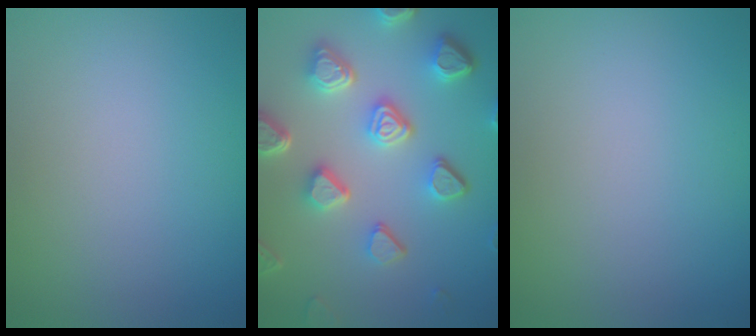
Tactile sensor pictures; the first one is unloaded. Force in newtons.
{"total": 7.1, "press": 5.5, "slide": 4.4}
{"total": 0.0}